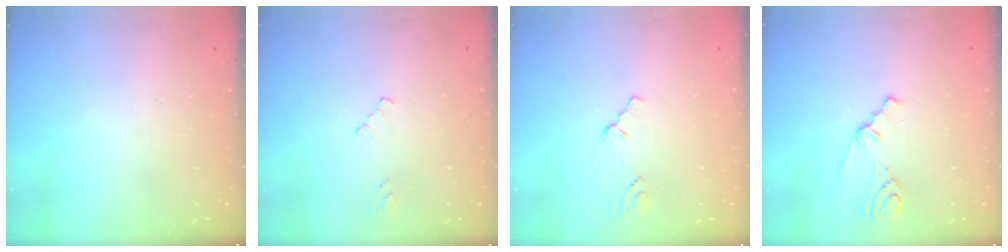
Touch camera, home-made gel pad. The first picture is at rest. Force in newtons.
{"total": 0.8, "press": 0.8, "slide": 0.2}
{"total": 0.0}
{"total": 1.7, "press": 1.7, "slide": 0.4}